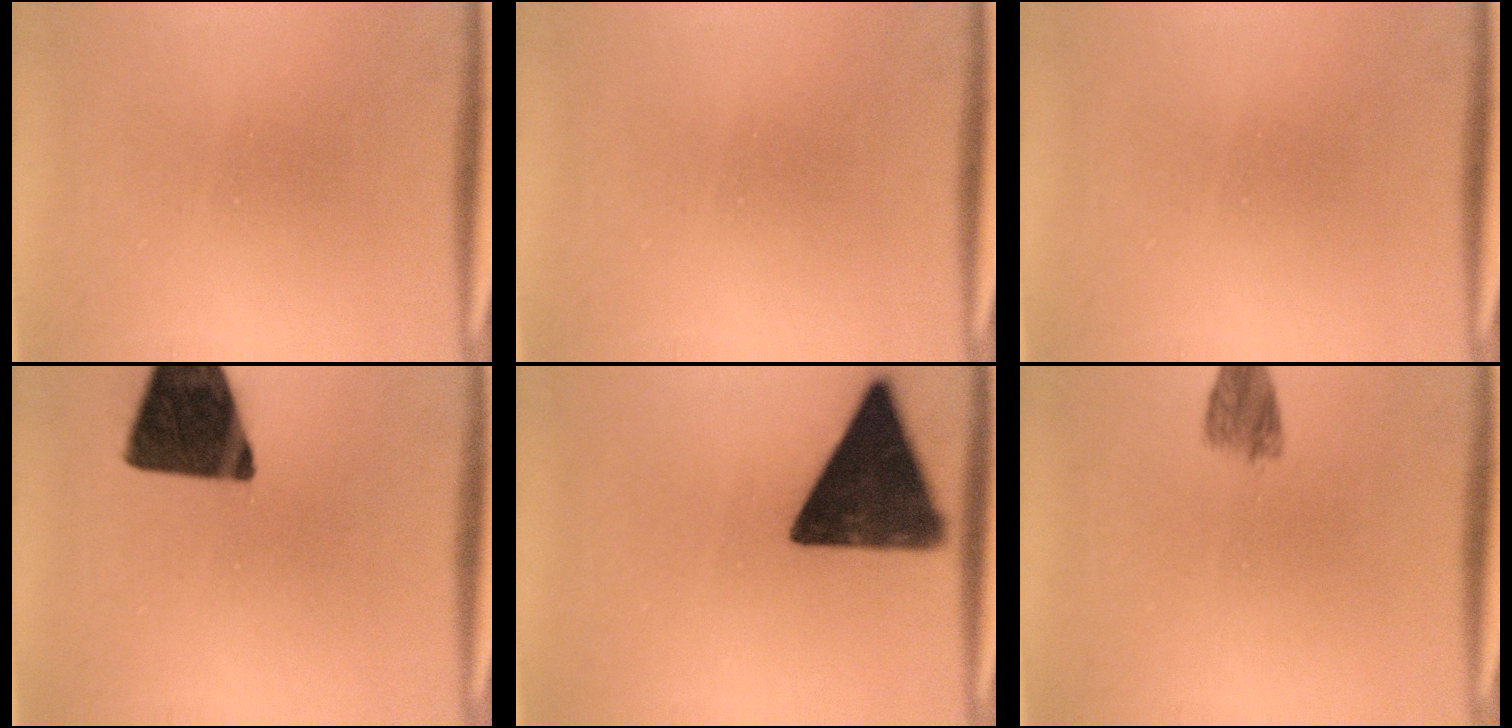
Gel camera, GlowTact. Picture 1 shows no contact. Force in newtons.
{"total": 0.0}
{"total": 0.0}
{"total": 17.0}
{"total": 13.3}
{"total": 2.1}